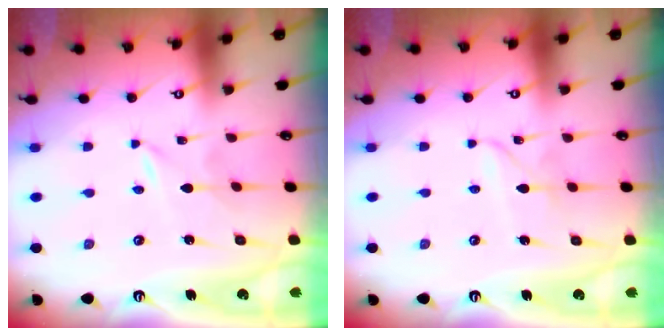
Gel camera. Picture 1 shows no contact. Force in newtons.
{"total": 2.7, "press": 2.7, "slide": 0.1}